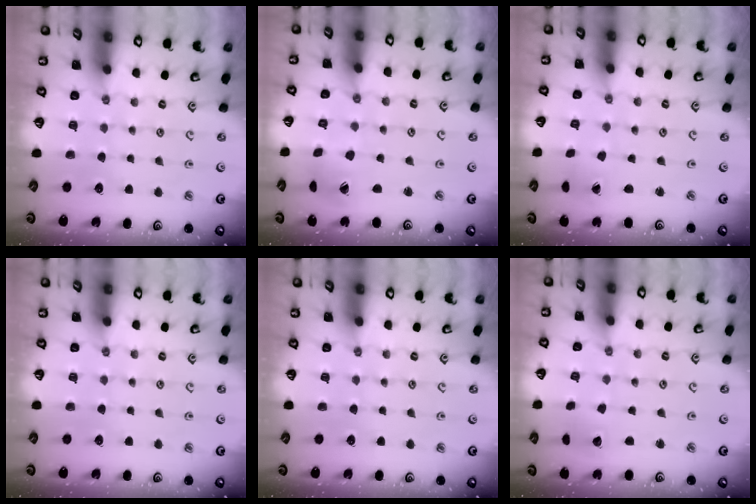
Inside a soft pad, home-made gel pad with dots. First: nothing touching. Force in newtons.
{"total": 4.6, "press": 4.6, "slide": 0.6}
{"total": 0.5, "press": 0.5, "slide": 0.1}
{"total": 0.0}
{"total": 0.0}
{"total": 2.8, "press": 2.8, "slide": 0.2}